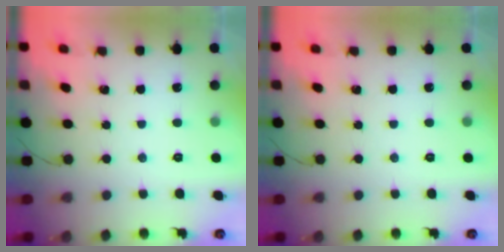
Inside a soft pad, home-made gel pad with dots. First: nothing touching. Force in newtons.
{"total": 0.0}